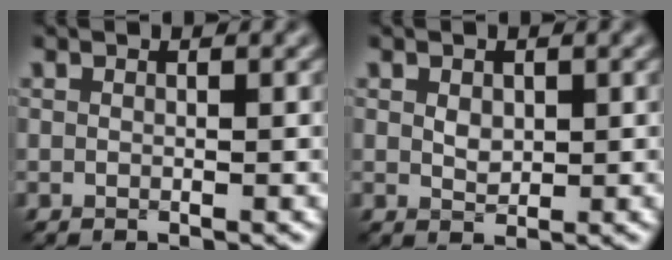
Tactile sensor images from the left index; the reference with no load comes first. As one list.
[{"total": 1.4, "force": [0.3, 1.0, 0.9], "torque": [-0.020, -0.002, 0.006]}]